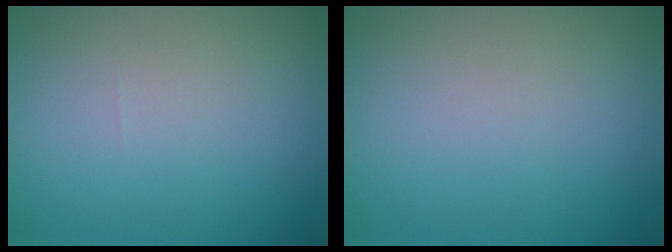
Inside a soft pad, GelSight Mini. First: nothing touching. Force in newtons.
{"total": 0.0}